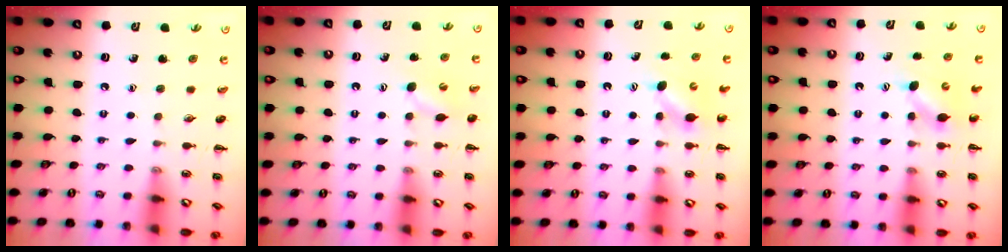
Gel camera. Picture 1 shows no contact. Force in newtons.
{"total": 5.5, "press": 5.4, "slide": 1.5}
{"total": 4.5, "press": 4.4, "slide": 0.9}
{"total": 4.5, "press": 4.4, "slide": 0.9}